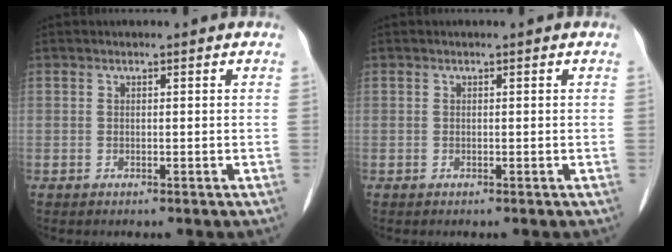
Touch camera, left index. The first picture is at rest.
{"total": 0.0}